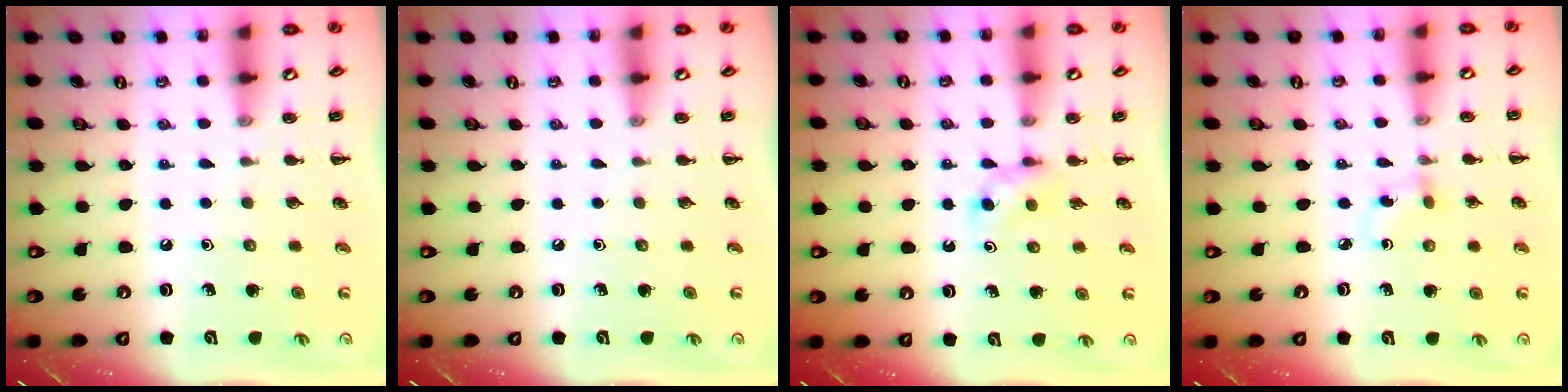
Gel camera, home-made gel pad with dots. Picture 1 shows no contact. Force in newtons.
{"total": 0.0}
{"total": 3.1, "press": 2.9, "slide": 1.1}
{"total": 2.2, "press": 2.0, "slide": 0.9}